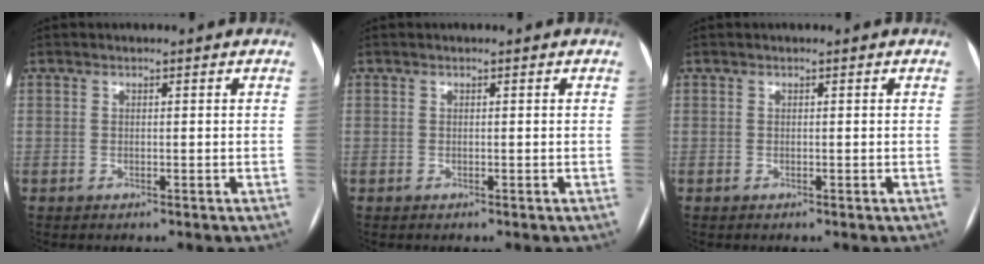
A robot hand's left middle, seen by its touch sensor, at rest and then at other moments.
{"total": 0.0}
{"total": 0.0}